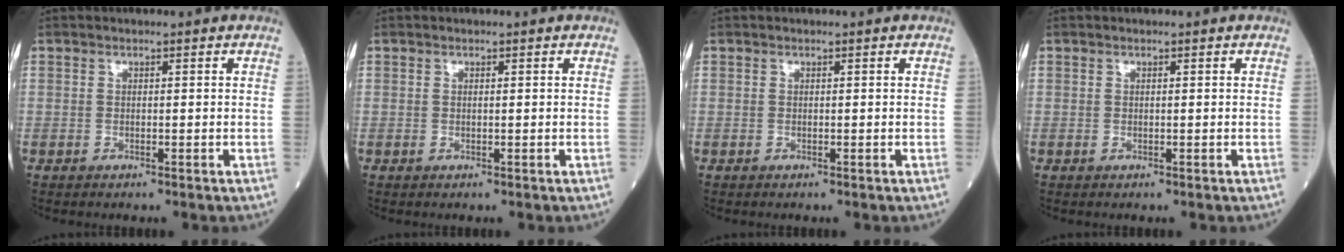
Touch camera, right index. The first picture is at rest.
{"total": 0.0}
{"total": 0.0}
{"total": 0.0}